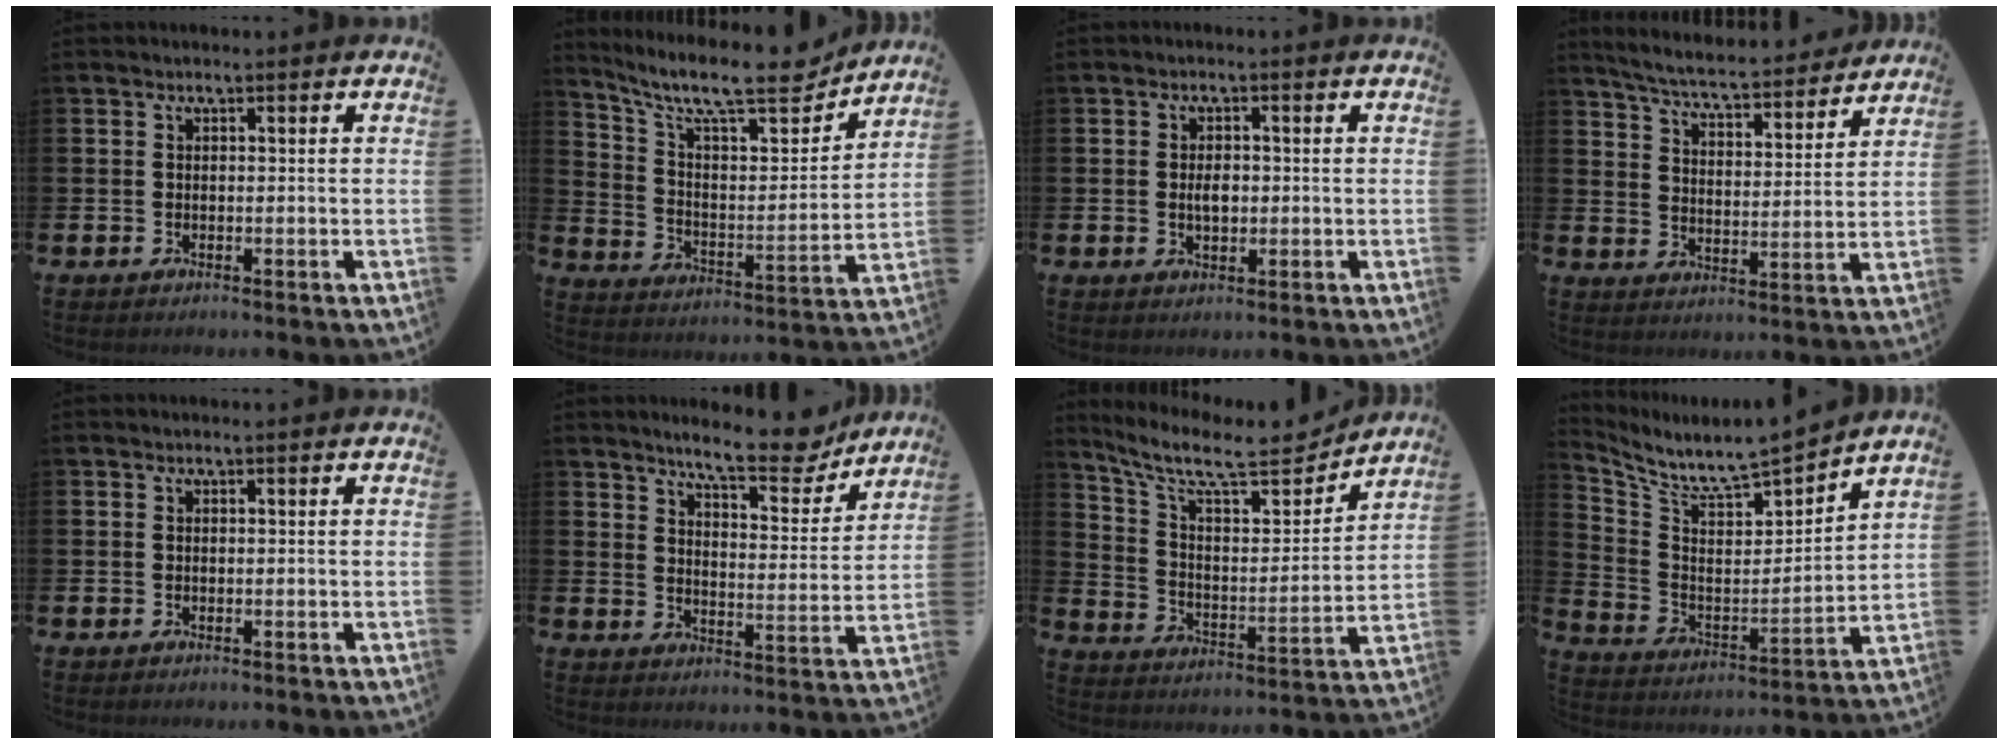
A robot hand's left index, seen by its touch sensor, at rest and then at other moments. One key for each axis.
{"total": 12.2, "fx": 10.4, "fy": 3.0, "fz": 5.6, "tx": -0.129, "ty": -0.073, "tz": 0.174}
{"total": 2.3, "fx": 0.0, "fy": 1.4, "fz": 1.8, "tx": -0.017, "ty": -0.001, "tz": -0.007}
{"total": 6.4, "fx": 6.1, "fy": 0.6, "fz": 1.8, "tx": -0.063, "ty": -0.044, "tz": 0.103}
{"total": 0.0}
{"total": 9.0, "fx": 8.2, "fy": 1.8, "fz": 3.0, "tx": -0.064, "ty": -0.049, "tz": 0.143}
{"total": 10.2, "fx": 8.9, "fy": 2.7, "fz": 4.3, "tx": -0.111, "ty": -0.065, "tz": 0.149}
{"total": 6.9, "fx": 6.6, "fy": 0.3, "fz": 2.0, "tx": -0.073, "ty": -0.063, "tz": 0.107}